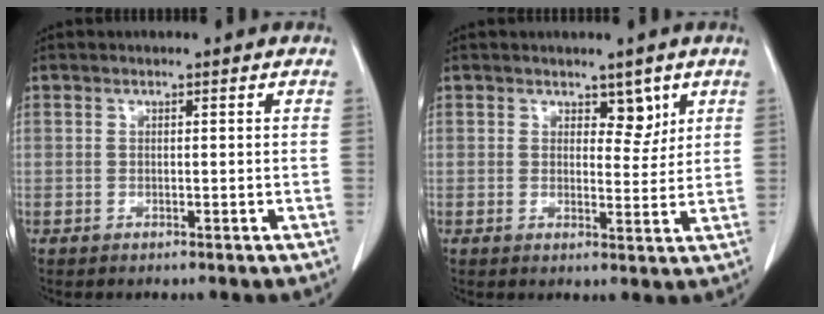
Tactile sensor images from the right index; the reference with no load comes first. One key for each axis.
{"total": 3.3, "fx": 2.0, "fy": 1.8, "fz": 1.9, "tx": -0.016, "ty": -0.005, "tz": 0.029}